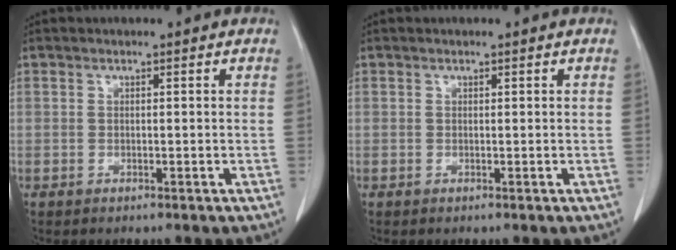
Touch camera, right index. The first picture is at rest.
{"total": 0.0}